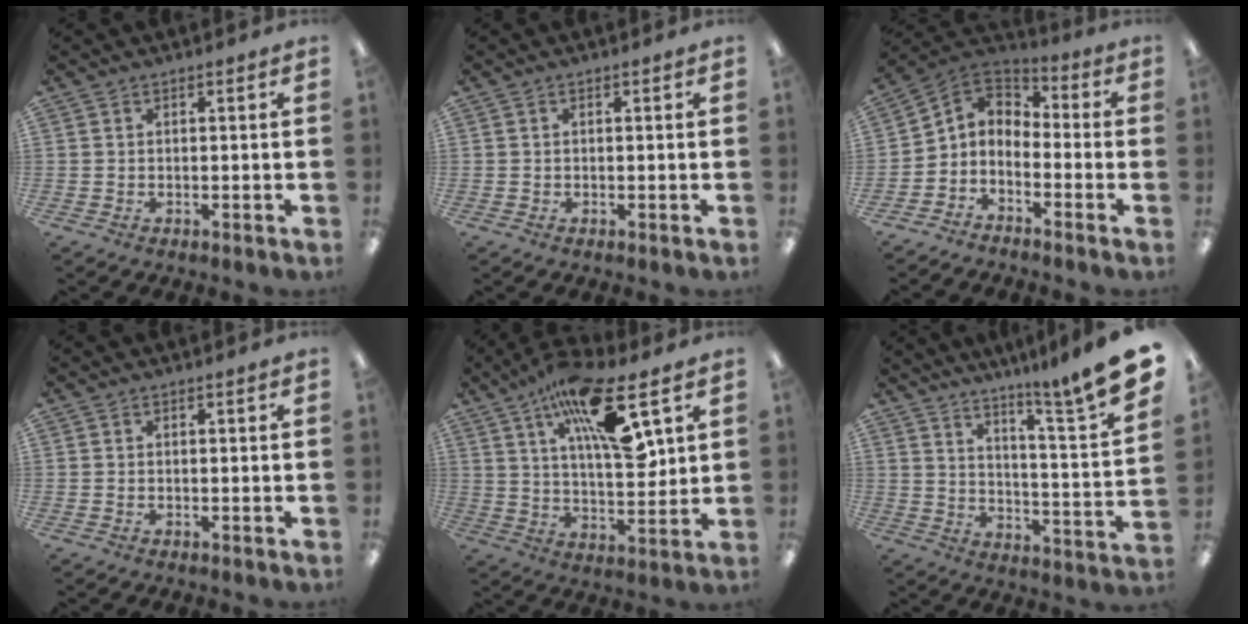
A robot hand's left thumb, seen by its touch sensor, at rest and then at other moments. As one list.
[{"total": 0.0}, {"total": 5.6, "force": [-2.4, 4.5, 2.2], "torque": [-0.043, 0.018, -0.044]}, {"total": 0.0}, {"total": 18.3, "force": [9.4, 5.9, 14.6], "torque": [-0.231, -0.041, 0.149]}, {"total": 12.3, "force": [10.1, -0.6, 7.1], "torque": [-0.111, -0.104, 0.157]}]